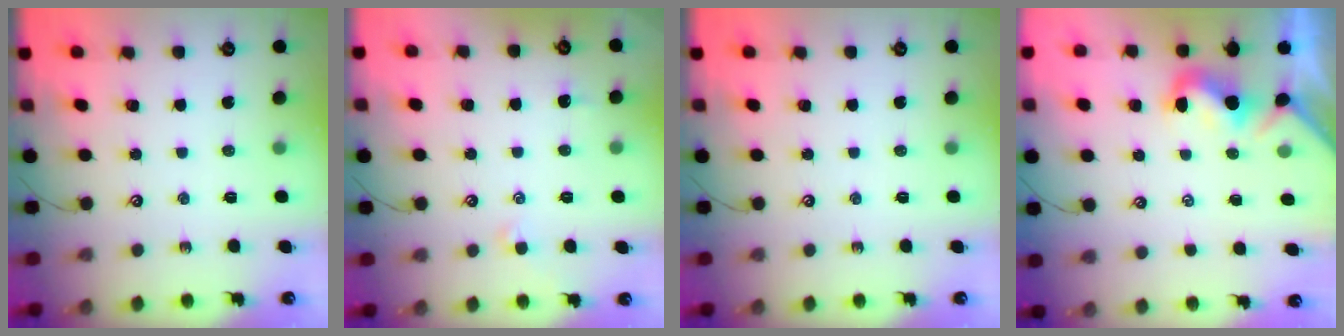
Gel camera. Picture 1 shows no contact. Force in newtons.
{"total": 0.8, "press": 0.7, "slide": 0.4}
{"total": 0.0}
{"total": 1.0, "press": 0.9, "slide": 0.4}